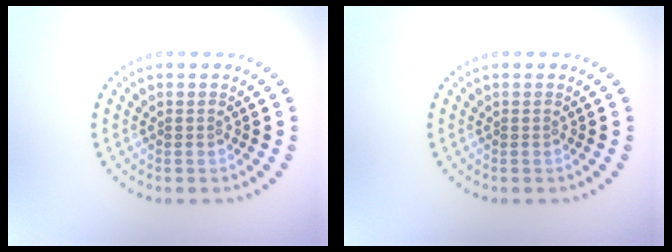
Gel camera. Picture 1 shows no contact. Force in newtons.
{"total": 0.0}